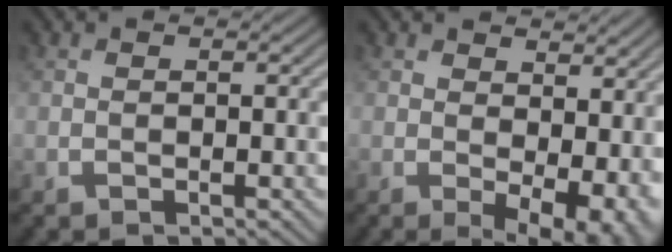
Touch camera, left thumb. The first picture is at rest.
{"total": 7.9, "force": [1.0, 4.2, 6.7], "torque": [-0.090, -0.011, 0.027]}